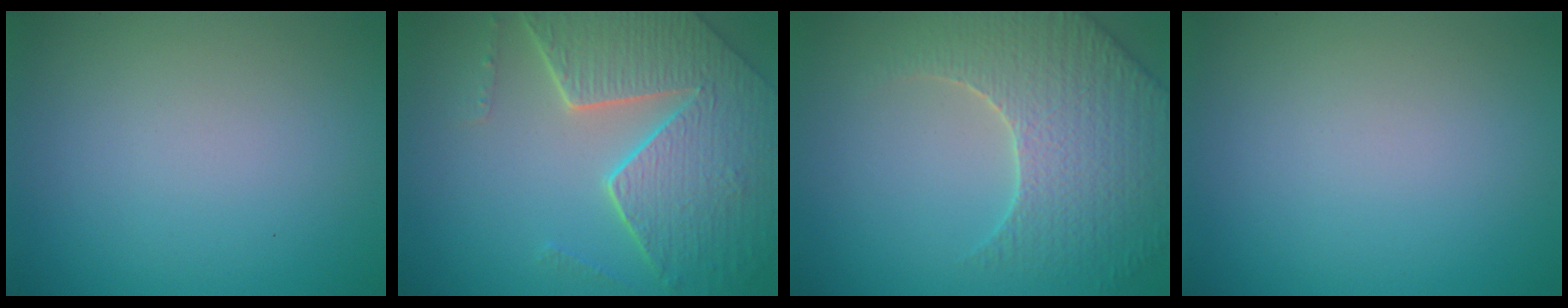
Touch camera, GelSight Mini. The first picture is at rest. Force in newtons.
{"total": 8.3, "press": 5.8, "slide": 5.9}
{"total": 5.4, "press": 5.1, "slide": 1.7}
{"total": 0.0}